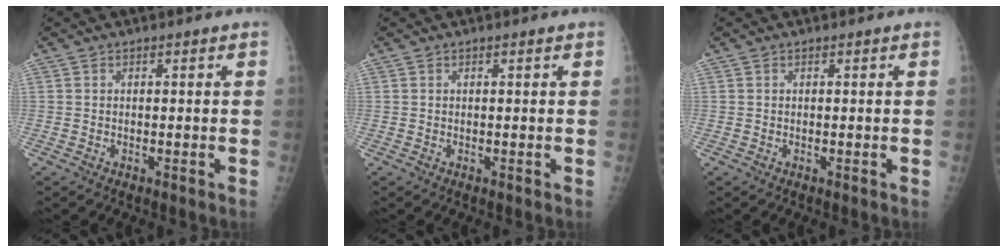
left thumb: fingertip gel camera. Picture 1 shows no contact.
{"total": 0.0}
{"total": 0.0}